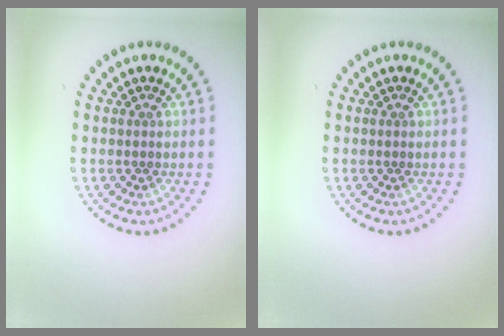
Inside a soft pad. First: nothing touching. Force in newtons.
{"total": 0.0}